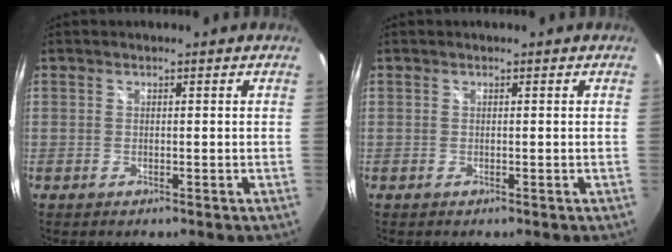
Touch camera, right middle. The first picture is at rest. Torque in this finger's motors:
{"motor_torque": [0.00, 0.00, 0.00, -0.01]}